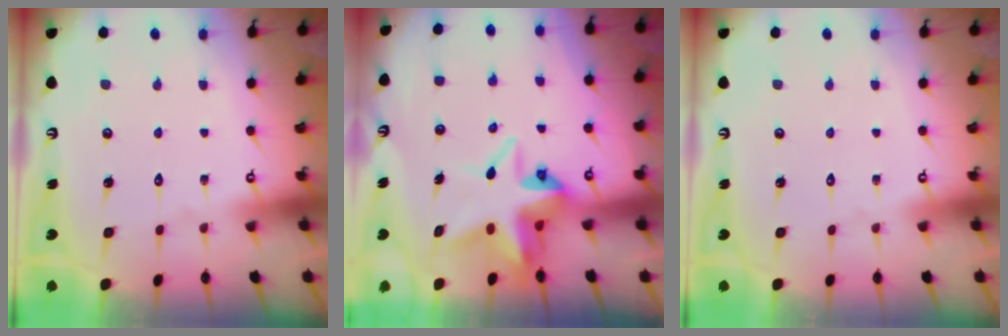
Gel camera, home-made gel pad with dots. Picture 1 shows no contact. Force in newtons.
{"total": 8.1, "press": 7.8, "slide": 1.9}
{"total": 0.0}